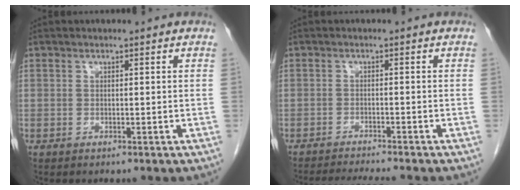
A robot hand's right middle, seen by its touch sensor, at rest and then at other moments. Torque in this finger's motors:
{"motor_torque": [0.66, -0.58, 0.05, 0.02]}